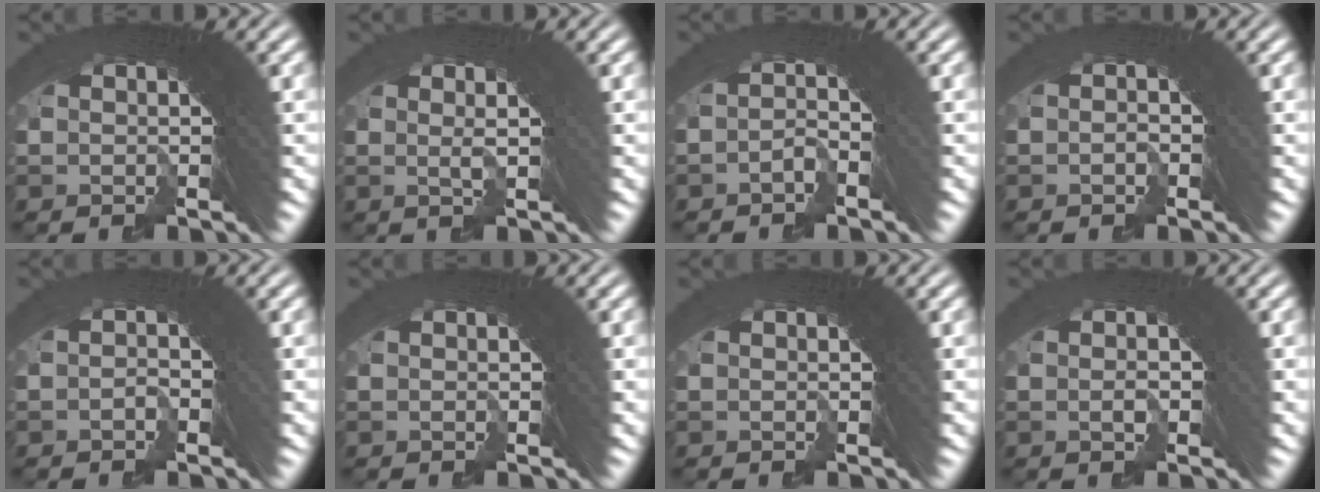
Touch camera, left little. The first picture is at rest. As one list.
[{"total": 2.8, "force": [1.6, 0.7, 2.2], "torque": [-0.023, 0.022, 0.015]}, {"total": 1.7, "force": [-1.3, -0.7, -0.7], "torque": [0.027, -0.002, -0.016]}, {"total": 1.0, "force": [-0.9, 0.1, -0.3], "torque": [0.015, 0.005, -0.017]}, {"total": 1.3, "force": [-1.3, -0.1, -0.5], "torque": [0.023, 0.002, -0.021]}, {"total": 0.0}, {"total": 0.0}, {"total": 0.9, "force": [-0.5, 0.5, 0.5], "torque": [-0.003, 0.001, -0.008]}]